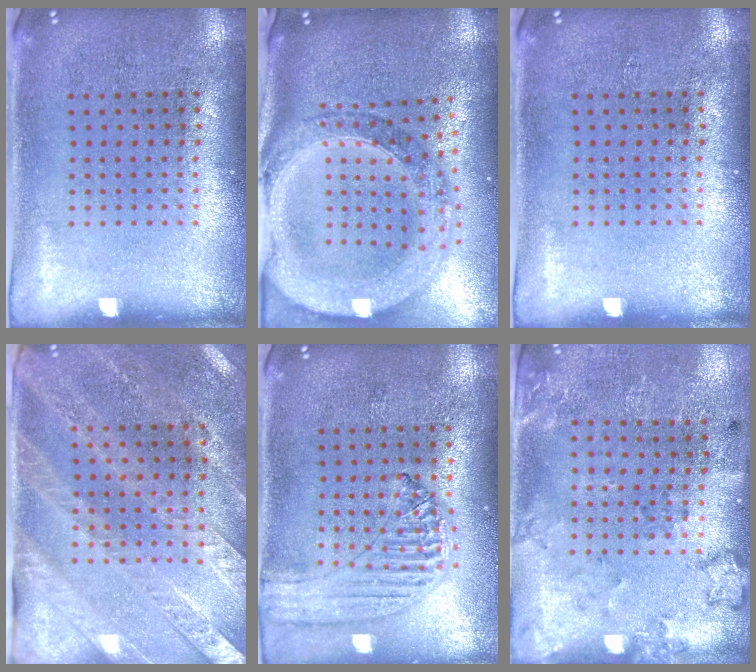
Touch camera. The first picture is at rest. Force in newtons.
{"total": 2.6, "press": 2.3, "slide": 1.3}
{"total": 0.0}
{"total": 2.7, "press": 2.4, "slide": 1.2}
{"total": 1.2, "press": 1.2, "slide": 0.2}
{"total": 2.0, "press": 1.4, "slide": 1.5}